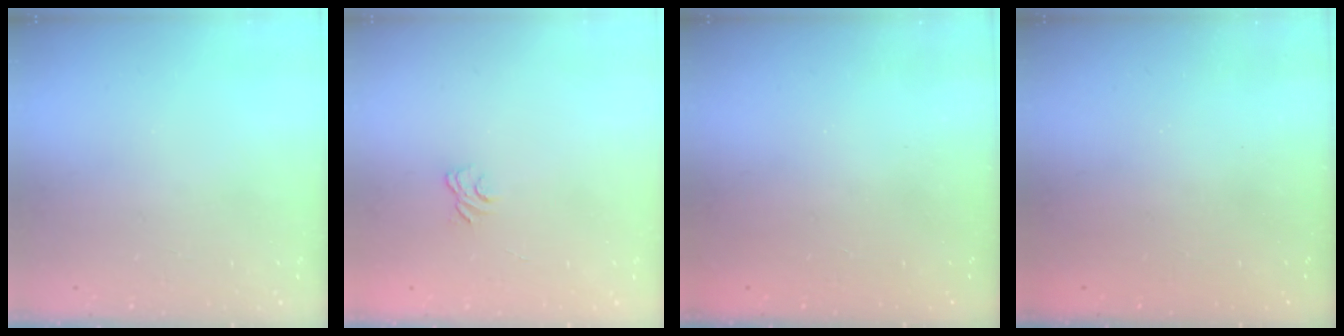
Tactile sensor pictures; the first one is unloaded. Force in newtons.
{"total": 3.3, "press": 3.0, "slide": 1.3}
{"total": 2.3, "press": 2.2, "slide": 0.8}
{"total": 2.5, "press": 2.4, "slide": 0.7}